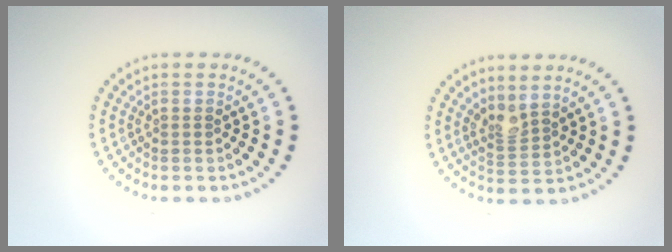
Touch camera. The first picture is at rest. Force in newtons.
{"total": 2.1, "press": 1.6, "slide": 1.3}